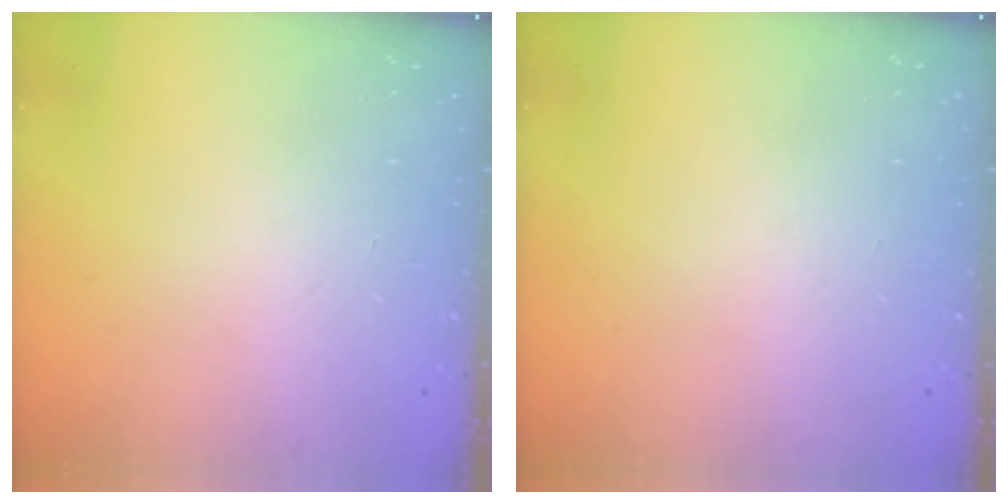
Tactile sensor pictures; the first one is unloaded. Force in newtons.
{"total": 0.0}